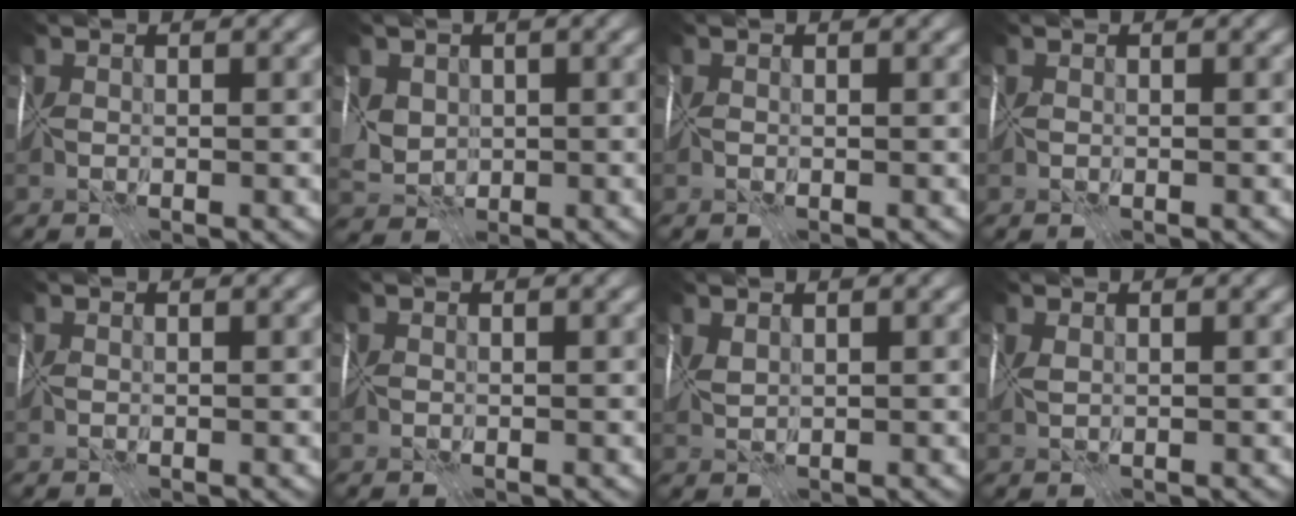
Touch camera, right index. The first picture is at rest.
{"total": 2.2, "force": [0.8, 1.9, 0.8], "torque": [-0.018, 0.007, 0.020]}
{"total": 0.0}
{"total": 0.0}
{"total": 0.0}
{"total": 0.0}
{"total": 1.0, "force": [0.8, -0.6, 0.1], "torque": [-0.004, 0.003, 0.022]}
{"total": 0.8, "force": [0.5, -0.7, 0.1], "torque": [-0.005, 0.003, 0.016]}